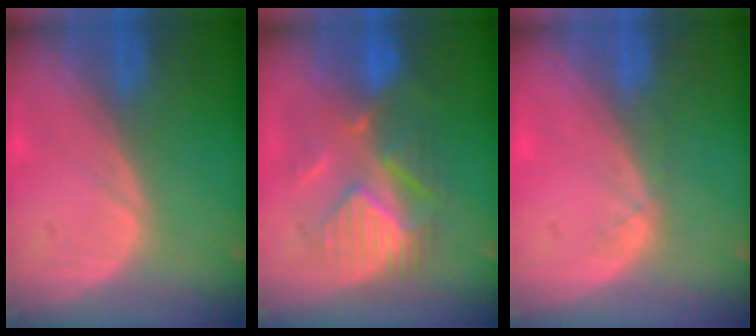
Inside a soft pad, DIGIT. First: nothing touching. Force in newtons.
{"total": 8.6, "press": 8.6, "slide": 0.3}
{"total": 1.4, "press": 1.3, "slide": 0.5}